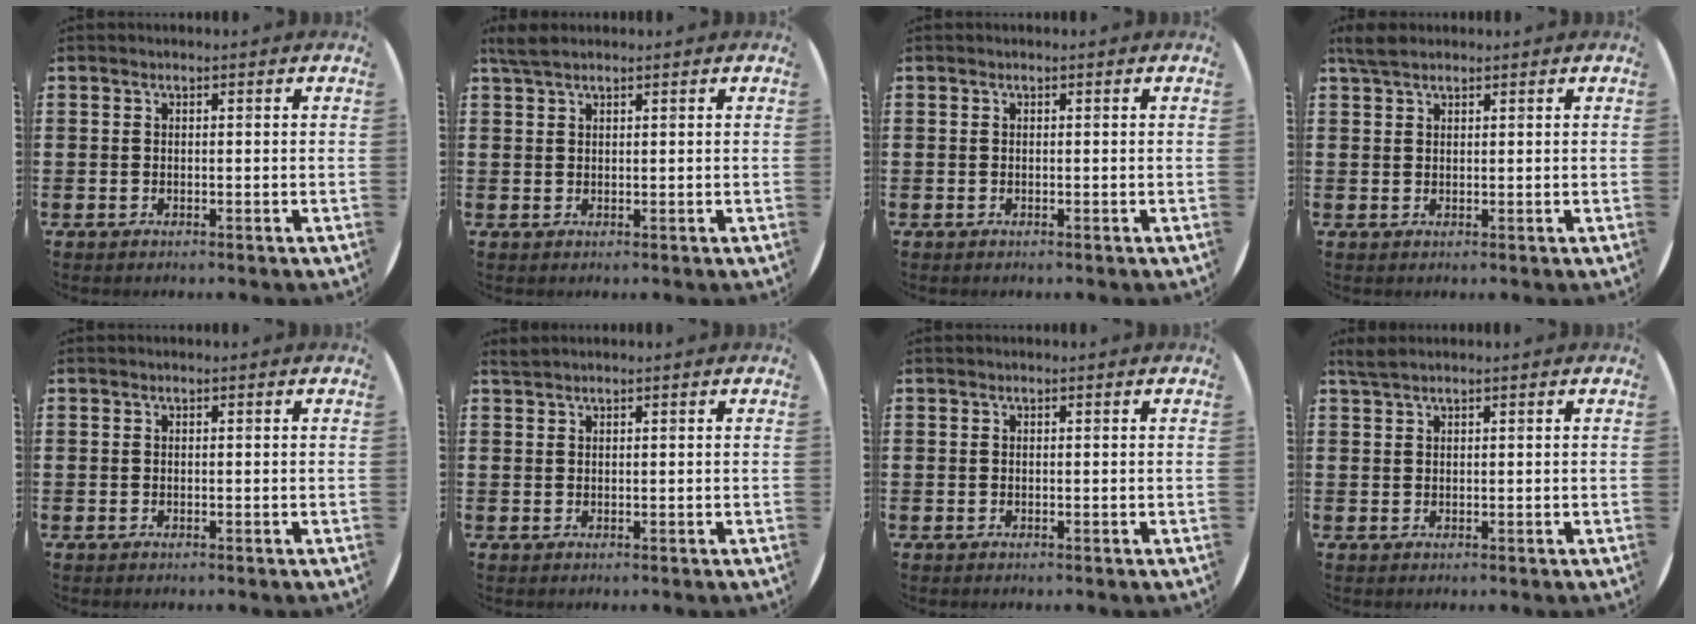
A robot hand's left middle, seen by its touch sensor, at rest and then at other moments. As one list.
[{"total": 1.7, "force": [1.5, 0.2, 0.7], "torque": [-0.016, 0.002, 0.027]}, {"total": 0.0}, {"total": 2.5, "force": [2.1, 0.9, 1.2], "torque": [-0.029, 0.006, 0.039]}, {"total": 0.0}, {"total": 0.7, "force": [0.7, -0.1, 0.0], "torque": [-0.001, 0.000, 0.014]}, {"total": 0.0}, {"total": 1.4, "force": [1.2, 0.1, 0.7], "torque": [-0.015, 0.002, 0.023]}]